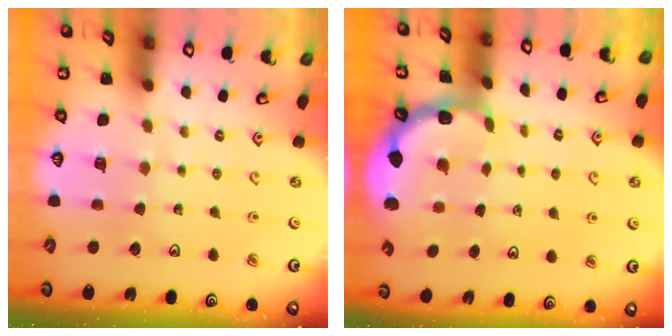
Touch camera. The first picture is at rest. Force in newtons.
{"total": 1.9, "press": 1.9, "slide": 0.2}